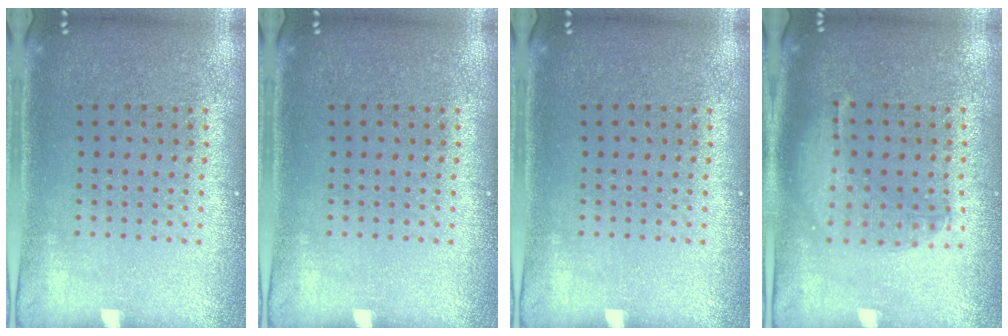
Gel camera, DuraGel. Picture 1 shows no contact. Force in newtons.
{"total": 0.0}
{"total": 0.0}
{"total": 1.4, "press": 1.3, "slide": 0.5}